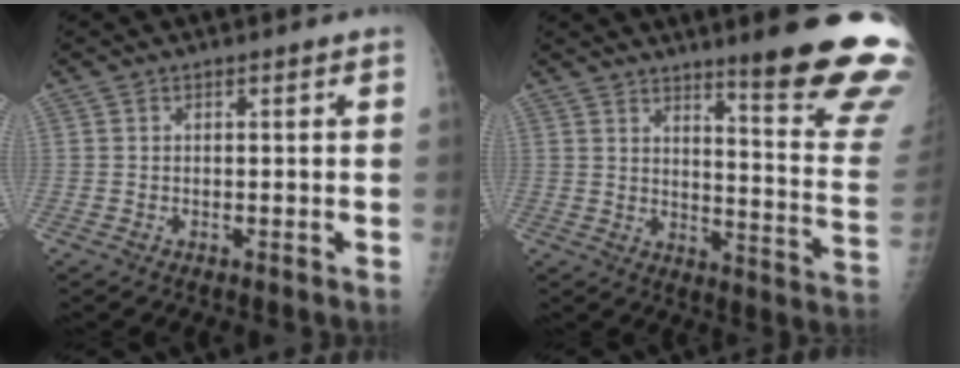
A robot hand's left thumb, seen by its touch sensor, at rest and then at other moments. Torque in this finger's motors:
{"motor_torque": [3.83, 1.18, 1.47, -1.30, 0.18]}